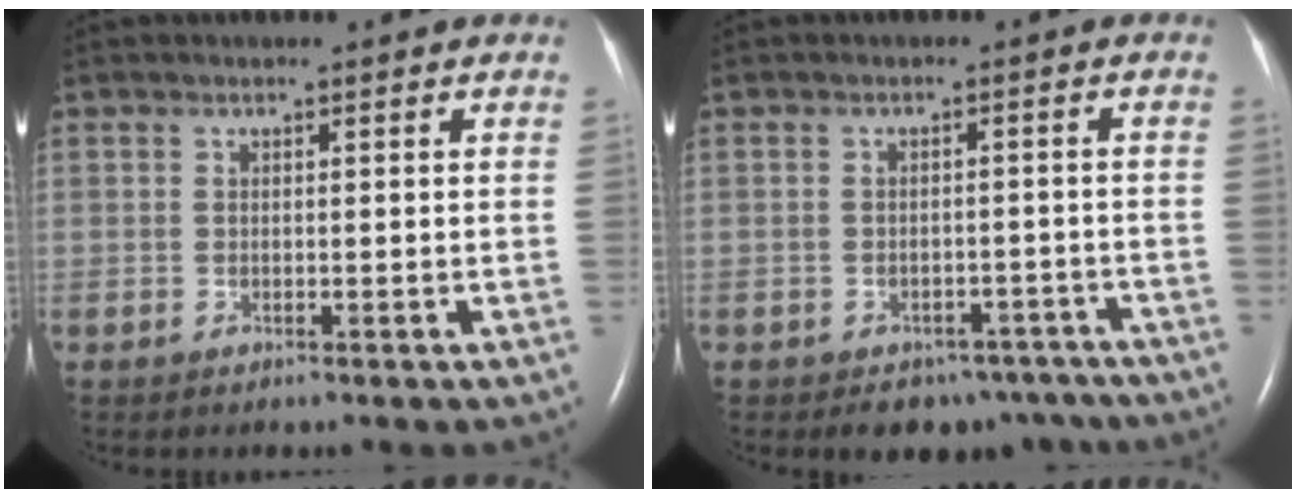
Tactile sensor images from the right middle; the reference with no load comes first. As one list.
[{"total": 7.3, "force": [-5.9, 4.1, 1.3], "torque": [0.004, 0.011, -0.067]}]